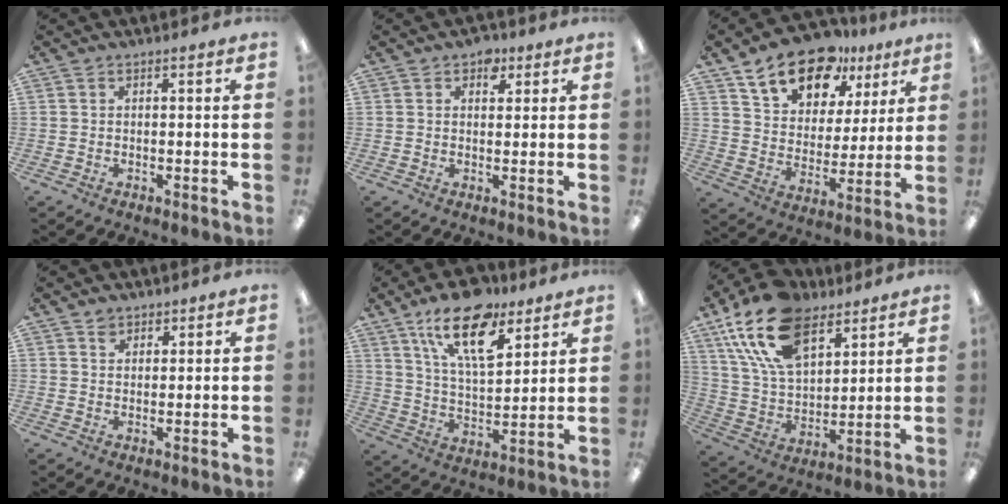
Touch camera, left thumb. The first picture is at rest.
{"total": 3.8, "force": [2.0, 2.6, 1.9], "torque": [-0.011, -0.005, 0.029]}
{"total": 16.0, "force": [11.1, 9.4, 6.8], "torque": [-0.114, -0.057, 0.203]}
{"total": 2.4, "force": [1.9, 1.5, 0.1], "torque": [0.011, -0.009, 0.034]}
{"total": 17.6, "force": [11.2, 7.6, 11.4], "torque": [-0.182, -0.051, 0.191]}
{"total": 20.4, "force": [12.0, 11.2, 12.1], "torque": [-0.248, -0.042, 0.220]}